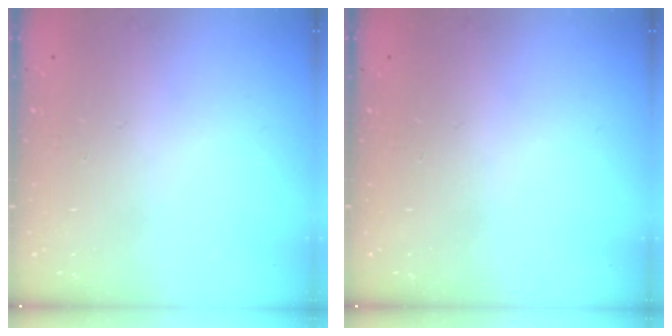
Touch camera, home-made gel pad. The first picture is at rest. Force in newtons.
{"total": 0.0}